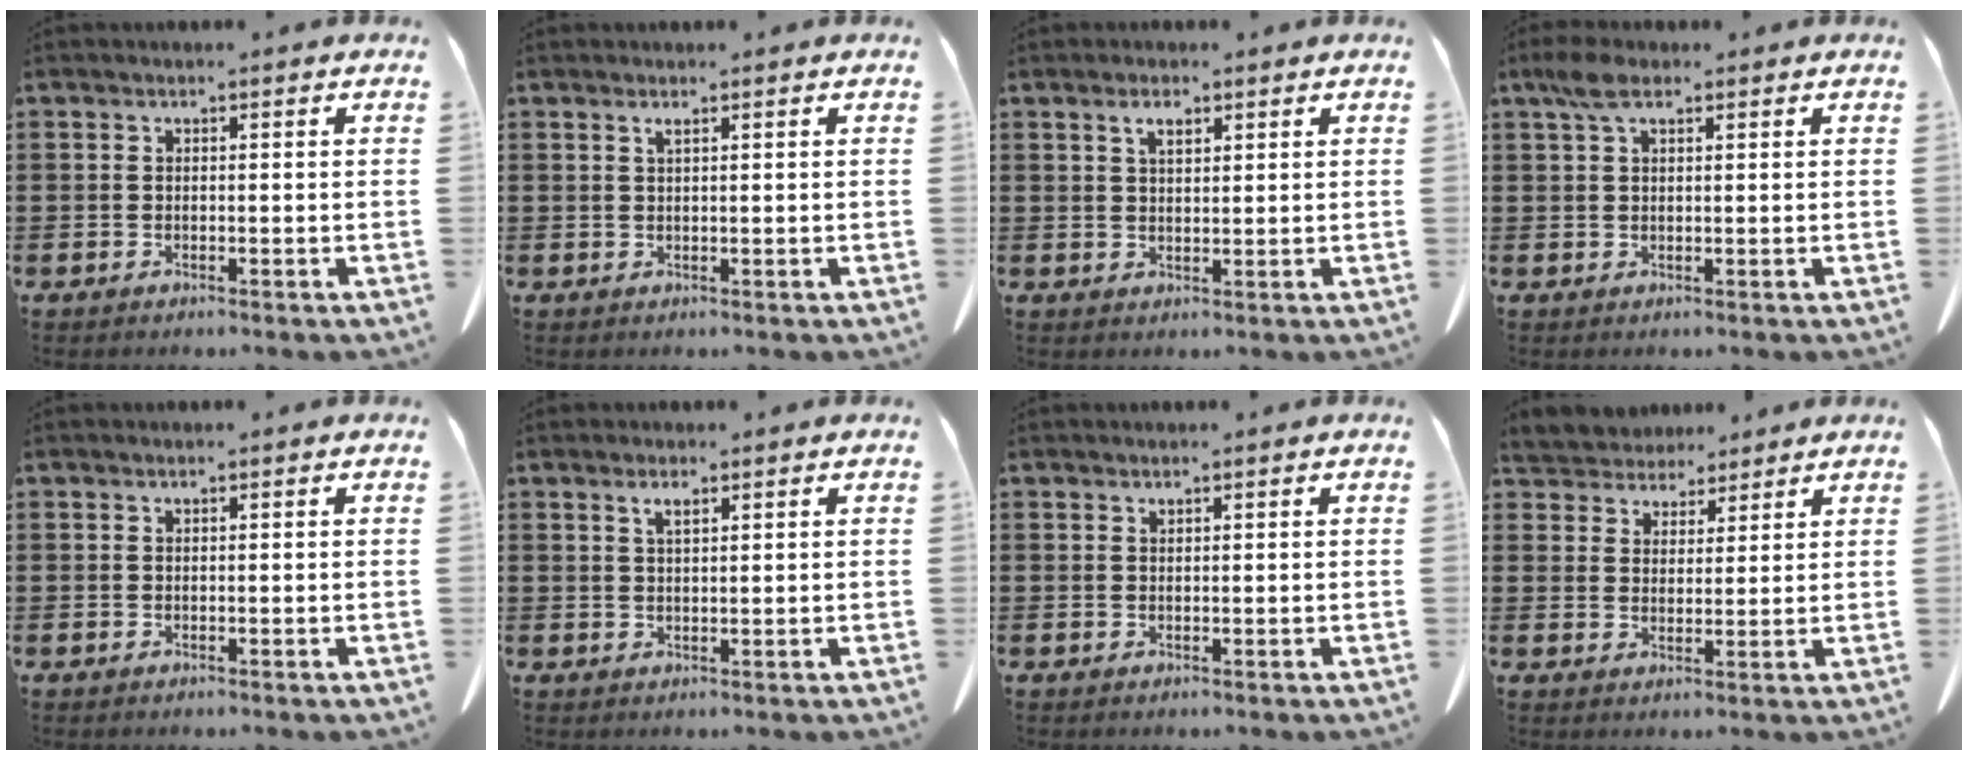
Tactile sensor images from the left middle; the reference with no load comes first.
{"total": 0.9, "force": [0.5, 0.1, 0.7], "torque": [-0.015, 0.000, 0.010]}
{"total": 2.5, "force": [1.6, 0.9, 1.6], "torque": [-0.029, 0.002, 0.026]}
{"total": 3.9, "force": [2.0, 1.6, 2.9], "torque": [-0.063, 0.008, 0.035]}
{"total": 0.0}
{"total": 1.8, "force": [1.2, 0.4, 1.2], "torque": [-0.018, -0.002, 0.019]}
{"total": 0.6, "force": [0.6, 0.1, 0.1], "torque": [-0.004, -0.001, 0.011]}
{"total": 4.2, "force": [3.8, 1.6, -0.5], "torque": [-0.010, -0.013, 0.070]}